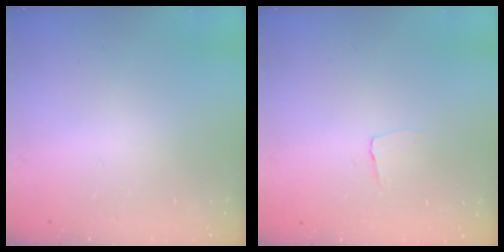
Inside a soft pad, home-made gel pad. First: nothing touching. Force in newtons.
{"total": 3.5, "press": 3.4, "slide": 0.2}